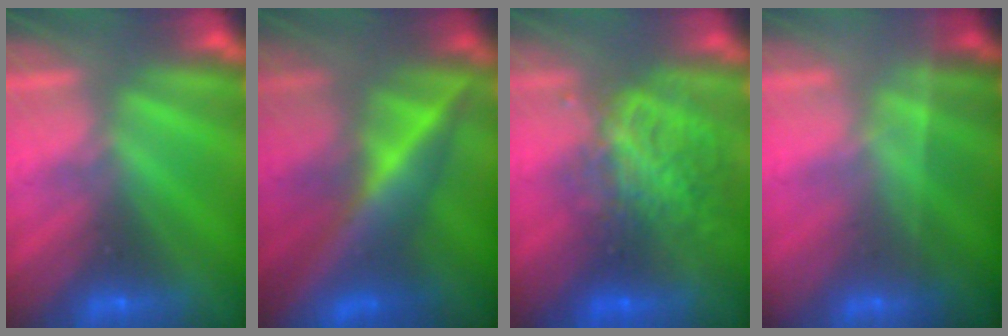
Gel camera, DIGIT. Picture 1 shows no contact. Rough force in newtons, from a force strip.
{"total": 9.1}
{"total": 5.8}
{"total": 1.9}